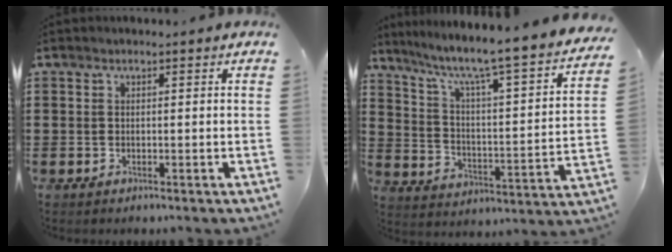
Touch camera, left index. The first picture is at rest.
{"total": 5.5, "force": [4.4, -0.3, 3.4], "torque": [-0.088, -0.050, 0.058]}